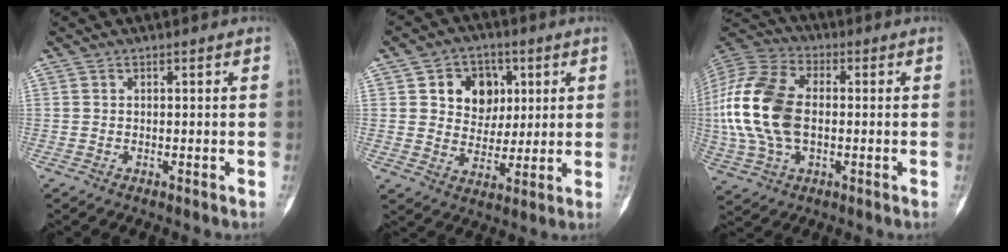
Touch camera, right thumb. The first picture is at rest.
{"total": 10.3, "force": [3.2, 8.3, 5.2], "torque": [-0.034, -0.008, 0.055]}
{"total": 18.8, "force": [-0.4, 11.7, 14.7], "torque": [-0.316, 0.016, -0.008]}